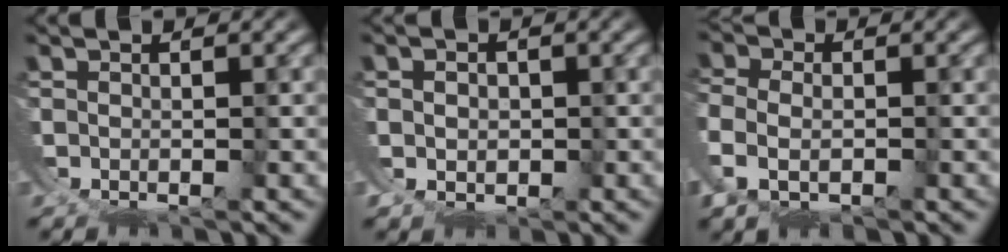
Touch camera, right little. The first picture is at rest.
{"total": 1.3, "force": [1.3, -0.3, 0.0], "torque": [-0.002, -0.005, 0.029]}
{"total": 2.9, "force": [-0.1, 2.2, 2.0], "torque": [-0.063, -0.011, 0.005]}